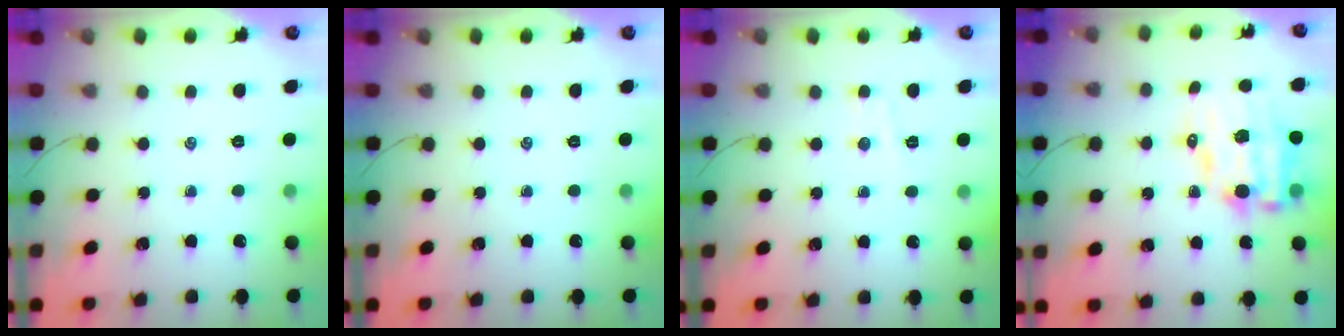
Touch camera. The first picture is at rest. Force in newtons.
{"total": 0.0}
{"total": 3.4, "press": 3.2, "slide": 0.9}
{"total": 11.3, "press": 10.9, "slide": 2.8}